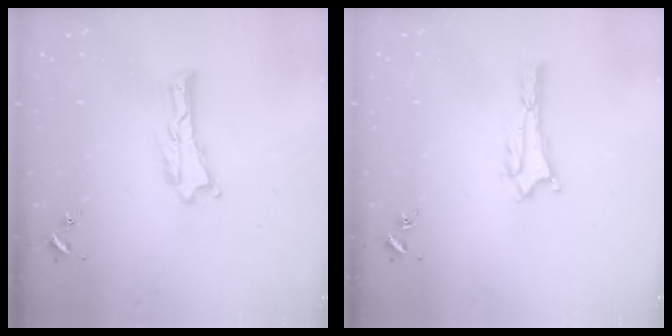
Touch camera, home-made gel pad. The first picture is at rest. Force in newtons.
{"total": 1.7, "press": 1.7, "slide": 0.3}